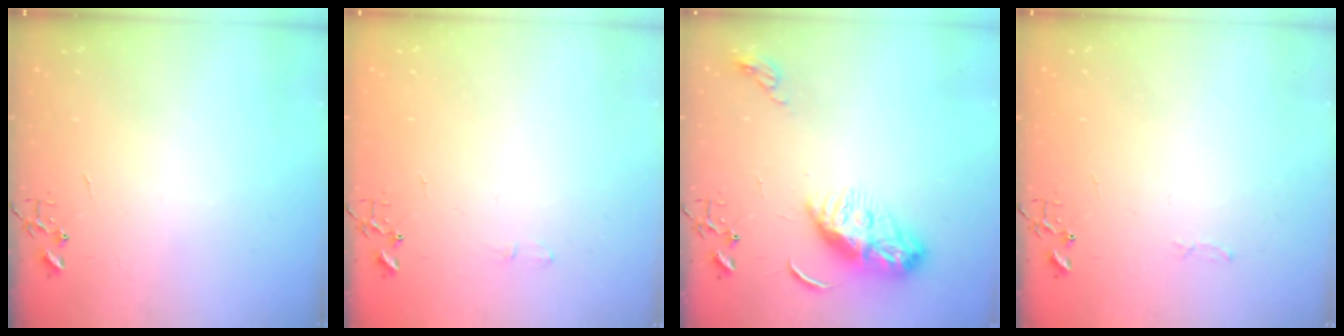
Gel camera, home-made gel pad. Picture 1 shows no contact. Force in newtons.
{"total": 4.5, "press": 4.5, "slide": 0.4}
{"total": 10.9, "press": 10.9, "slide": 0.4}
{"total": 2.8, "press": 2.8, "slide": 0.4}